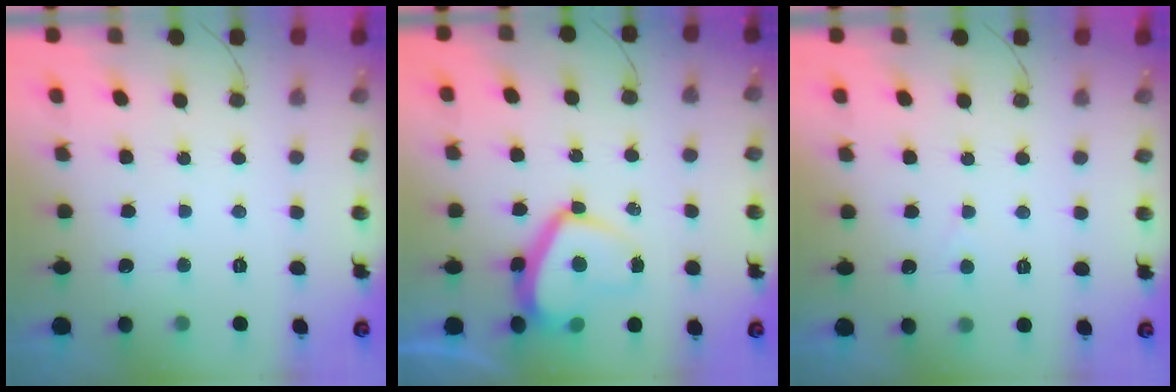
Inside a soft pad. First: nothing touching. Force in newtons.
{"total": 10.4, "press": 10.4, "slide": 1.0}
{"total": 2.0, "press": 2.0, "slide": 0.2}